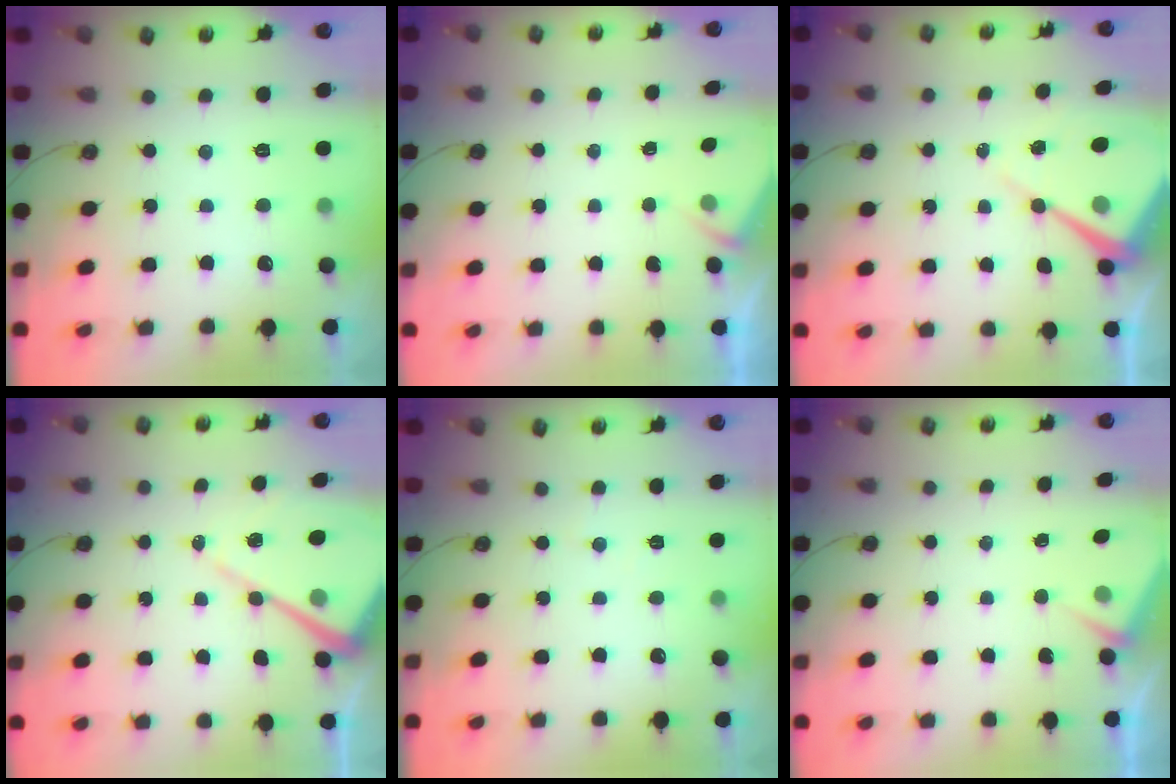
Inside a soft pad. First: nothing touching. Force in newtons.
{"total": 2.0, "press": 1.9, "slide": 0.4}
{"total": 9.2, "press": 9.2, "slide": 0.6}
{"total": 11.7, "press": 11.6, "slide": 1.1}
{"total": 2.1, "press": 2.1, "slide": 0.4}
{"total": 2.8, "press": 2.7, "slide": 0.4}